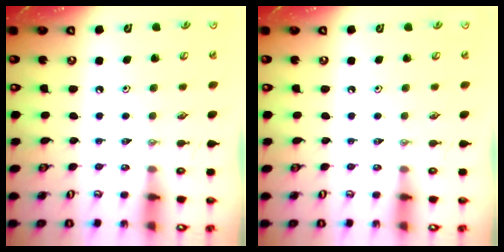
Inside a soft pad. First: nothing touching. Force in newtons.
{"total": 0.0}